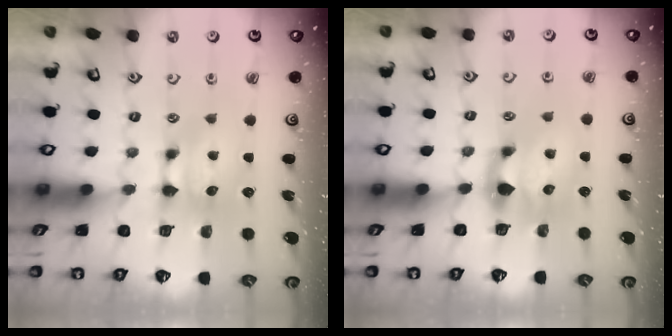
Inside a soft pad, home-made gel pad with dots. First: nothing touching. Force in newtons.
{"total": 2.0, "press": 1.5, "slide": 1.4}